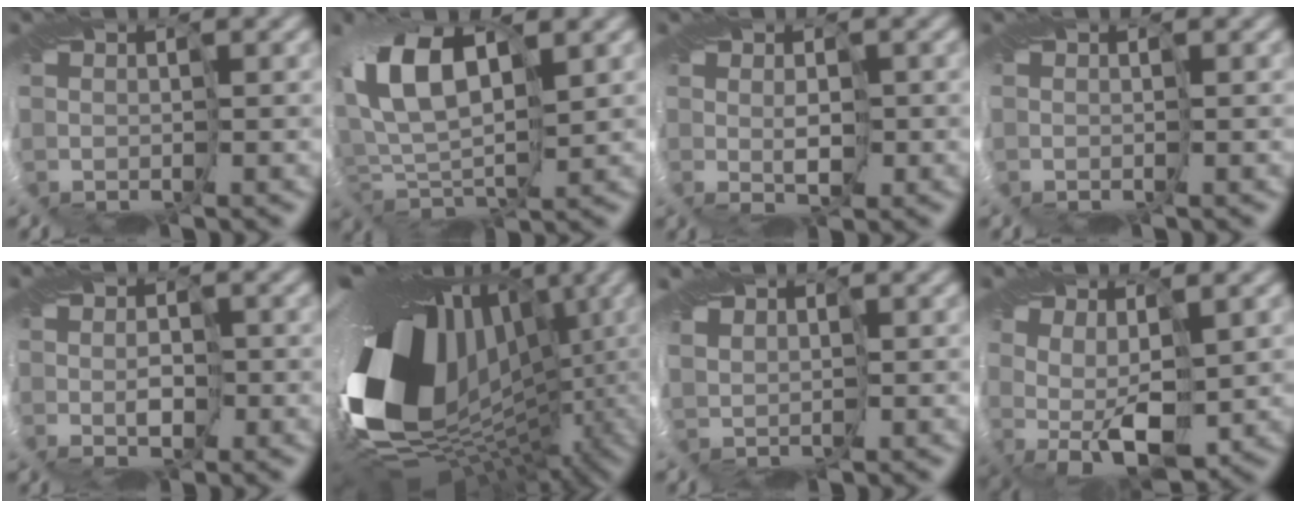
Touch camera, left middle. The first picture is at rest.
{"total": 8.3, "force": [1.5, 4.3, 7.0], "torque": [-0.143, 0.003, 0.018]}
{"total": 0.9, "force": [-0.1, 0.2, 0.9], "torque": [-0.013, -0.001, 0.000]}
{"total": 0.0}
{"total": 1.3, "force": [-0.5, 0.8, 0.9], "torque": [-0.011, -0.002, -0.001]}
{"total": 16.7, "force": [-0.6, 11.6, 12.0], "torque": [-0.234, -0.031, -0.007]}
{"total": 1.5, "force": [0.3, 1.3, 0.8], "torque": [-0.005, -0.004, -0.005]}
{"total": 6.0, "force": [0.5, 3.0, 5.2], "torque": [-0.118, -0.004, 0.009]}